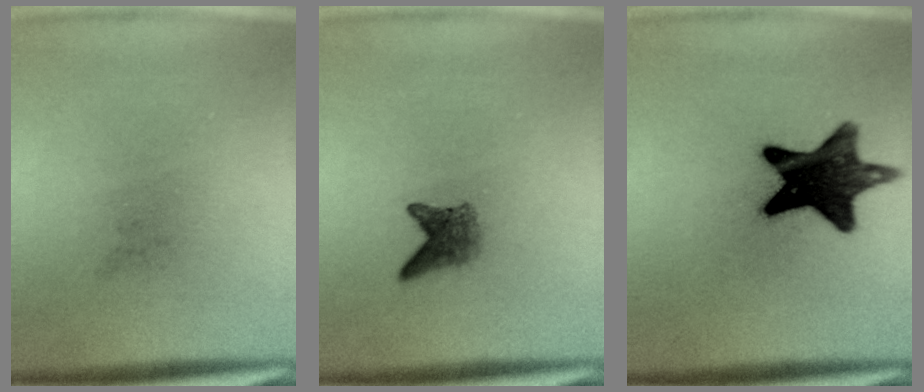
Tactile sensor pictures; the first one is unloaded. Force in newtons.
{"total": 2.4}
{"total": 14.2}